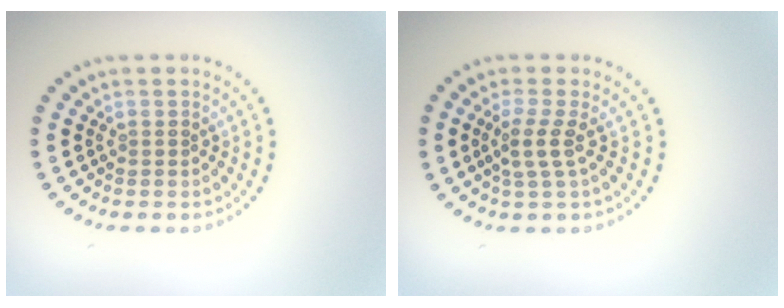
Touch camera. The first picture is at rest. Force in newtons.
{"total": 2.1, "press": 1.6, "slide": 1.4}